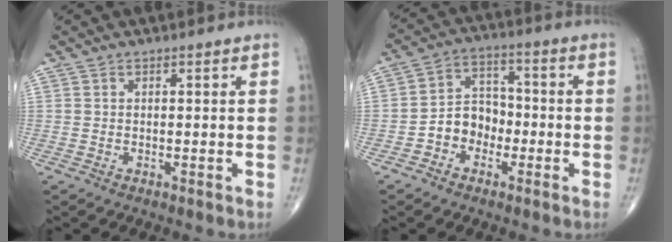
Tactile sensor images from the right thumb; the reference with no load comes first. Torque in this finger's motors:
{"motor_torque": [0.11, -0.11, 0.80, -0.28, 0.01]}